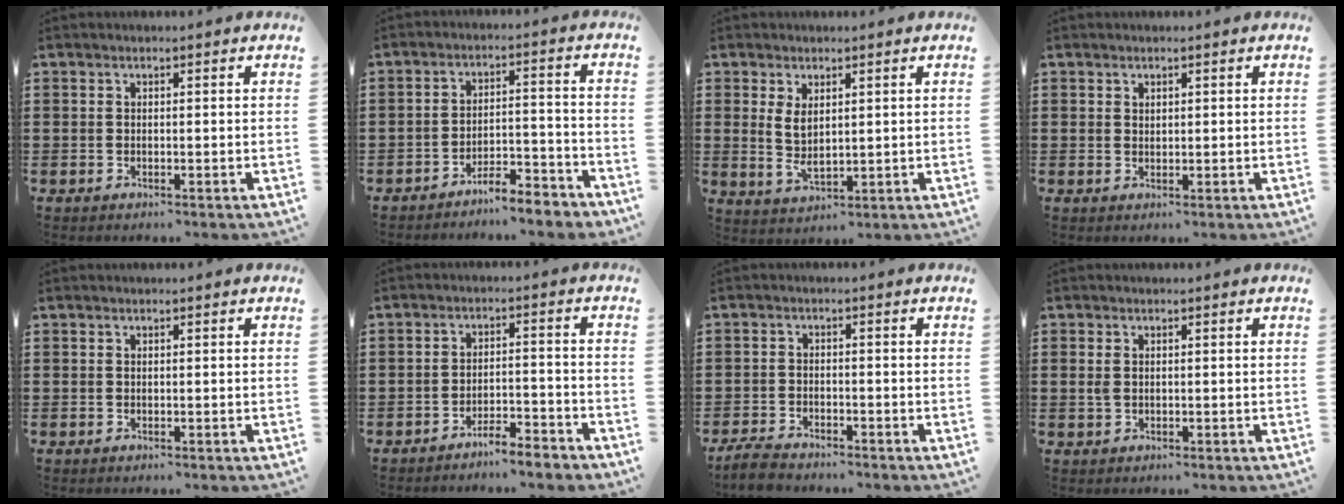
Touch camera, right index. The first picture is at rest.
{"total": 5.0, "force": [-4.9, 0.2, 1.2], "torque": [-0.021, 0.005, -0.099]}
{"total": 4.0, "force": [1.1, 1.9, 3.3], "torque": [-0.065, 0.004, 0.020]}
{"total": 0.8, "force": [0.7, 0.4, 0.1], "torque": [-0.004, 0.002, 0.014]}
{"total": 0.0}
{"total": 3.9, "force": [-3.8, -0.1, 0.6], "torque": [-0.014, 0.002, -0.079]}
{"total": 3.0, "force": [-2.9, 0.4, 0.8], "torque": [-0.031, -0.003, -0.062]}
{"total": 1.4, "force": [0.2, 1.0, 1.0], "torque": [-0.023, 0.007, 0.002]}